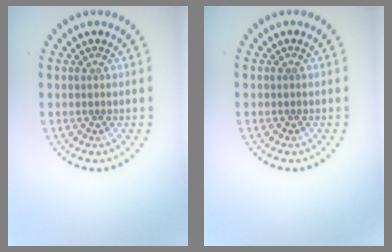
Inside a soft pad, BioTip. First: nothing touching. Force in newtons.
{"total": 0.0}